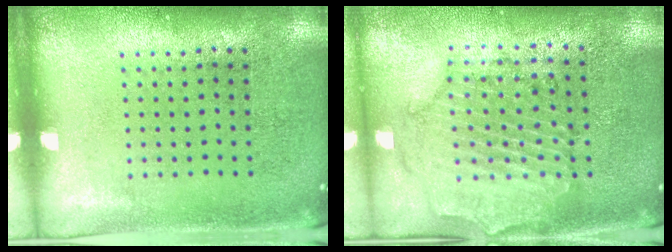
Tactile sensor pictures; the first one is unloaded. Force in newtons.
{"total": 0.7, "press": 0.6, "slide": 0.4}